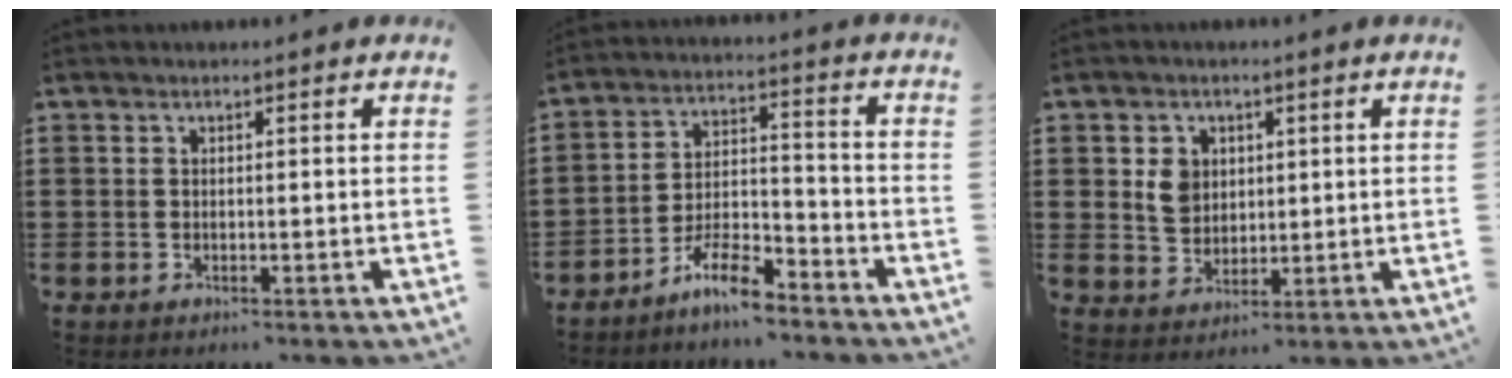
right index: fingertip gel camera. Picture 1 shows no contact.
{"total": 7.4, "force": [-6.1, 1.7, 3.8], "torque": [-0.080, 0.010, -0.117]}
{"total": 4.6, "force": [1.2, 3.9, 2.1], "torque": [-0.055, 0.013, 0.022]}